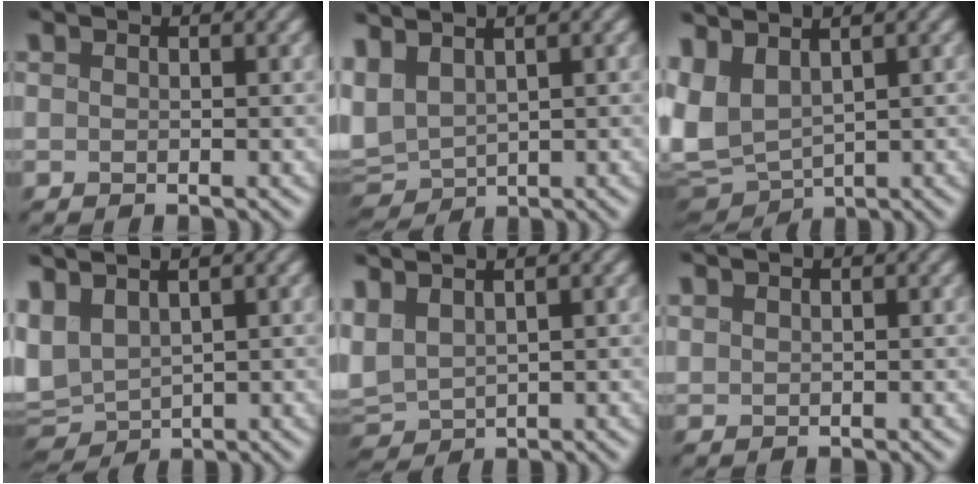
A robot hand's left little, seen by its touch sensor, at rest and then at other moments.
{"total": 4.0, "force": [1.0, 2.7, 2.7], "torque": [-0.079, 0.005, 0.025]}
{"total": 5.8, "force": [1.3, 3.3, 4.6], "torque": [-0.121, 0.003, 0.032]}
{"total": 4.9, "force": [0.8, 3.5, 3.4], "torque": [-0.100, 0.001, 0.029]}
{"total": 3.0, "force": [1.1, 1.9, 2.1], "torque": [-0.061, 0.008, 0.027]}
{"total": 0.6, "force": [0.6, 0.1, 0.0], "torque": [0.002, -0.003, 0.013]}